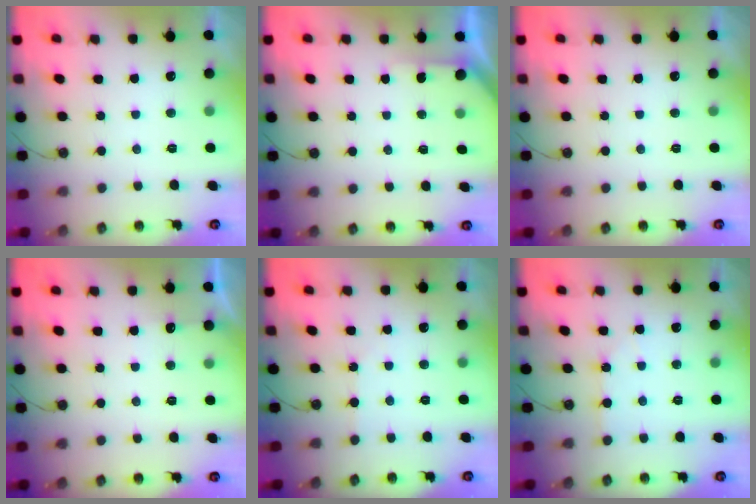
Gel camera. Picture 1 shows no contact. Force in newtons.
{"total": 2.5, "press": 2.5, "slide": 0.3}
{"total": 0.0}
{"total": 2.7, "press": 2.7, "slide": 0.3}
{"total": 1.6, "press": 1.5, "slide": 0.3}
{"total": 3.3, "press": 3.3, "slide": 0.6}